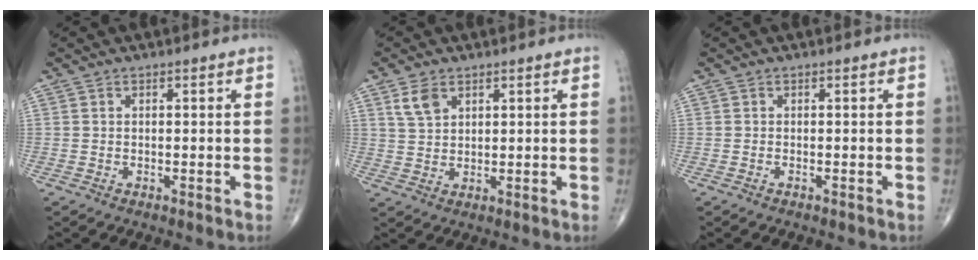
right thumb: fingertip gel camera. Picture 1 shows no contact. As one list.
[{"total": 4.2, "force": [2.3, 2.6, 2.4], "torque": [-0.040, -0.006, 0.051]}, {"total": 0.0}]